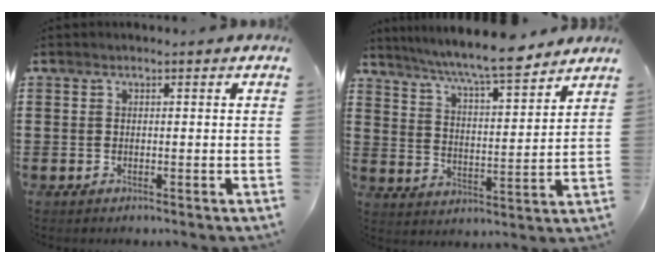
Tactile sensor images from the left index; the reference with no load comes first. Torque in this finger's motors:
{"motor_torque": [1.68, -0.46, 0.66, 0.13]}